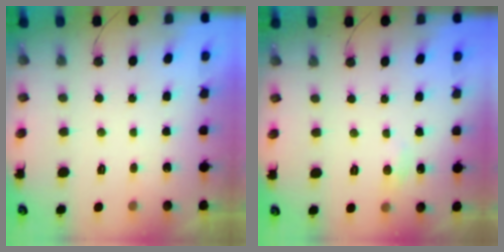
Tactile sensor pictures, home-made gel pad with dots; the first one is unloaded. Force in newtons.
{"total": 5.3, "press": 5.3, "slide": 0.7}